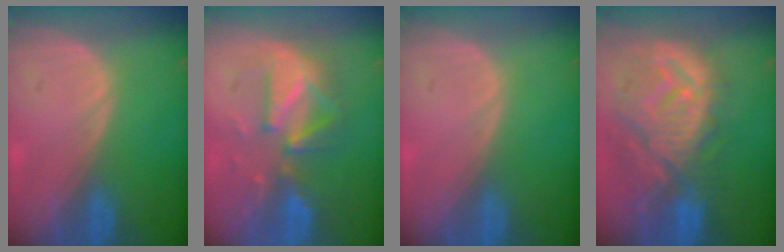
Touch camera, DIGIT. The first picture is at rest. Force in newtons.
{"total": 8.1, "press": 8.0, "slide": 0.6}
{"total": 0.0}
{"total": 12.6, "press": 11.2, "slide": 5.8}